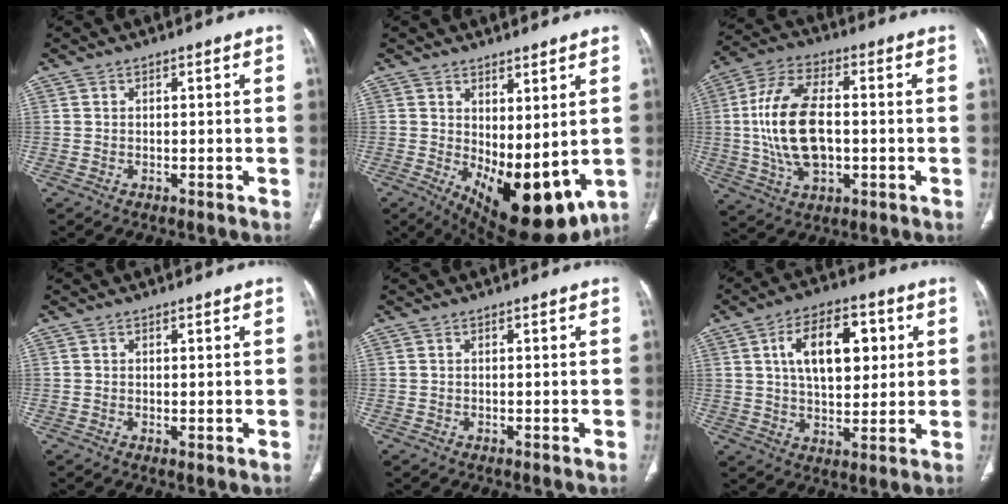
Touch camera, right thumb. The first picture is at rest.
{"total": 15.2, "force": [-0.9, 7.1, 13.4], "torque": [-0.191, -0.029, 0.014]}
{"total": 16.2, "force": [-0.2, 8.8, 13.6], "torque": [-0.268, 0.014, -0.002]}
{"total": 0.8, "force": [0.0, 0.3, 0.8], "torque": [-0.016, -0.005, 0.002]}
{"total": 0.0}
{"total": 14.1, "force": [3.9, 7.8, 11.1], "torque": [-0.150, -0.002, 0.065]}